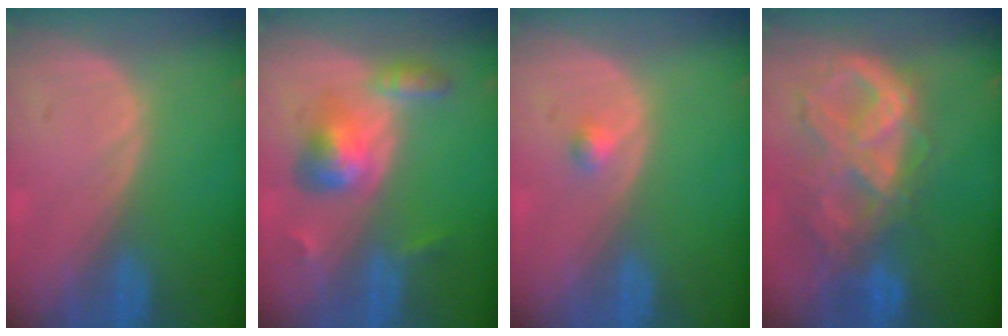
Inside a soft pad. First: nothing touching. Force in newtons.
{"total": 6.3, "press": 5.7, "slide": 2.8}
{"total": 1.3, "press": 1.1, "slide": 0.7}
{"total": 10.6, "press": 8.9, "slide": 5.7}